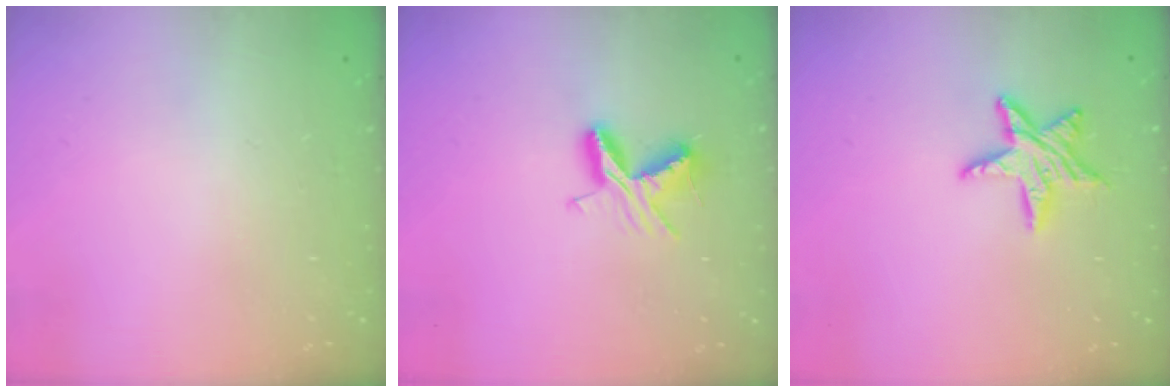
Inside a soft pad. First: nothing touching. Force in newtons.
{"total": 7.6, "press": 7.6, "slide": 0.6}
{"total": 9.8, "press": 9.8, "slide": 0.6}